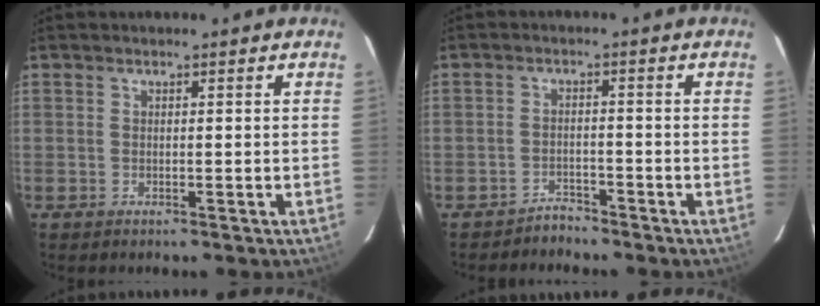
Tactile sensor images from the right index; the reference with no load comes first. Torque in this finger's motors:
{"motor_torque": [-0.04, -0.02, -0.20, -0.14]}